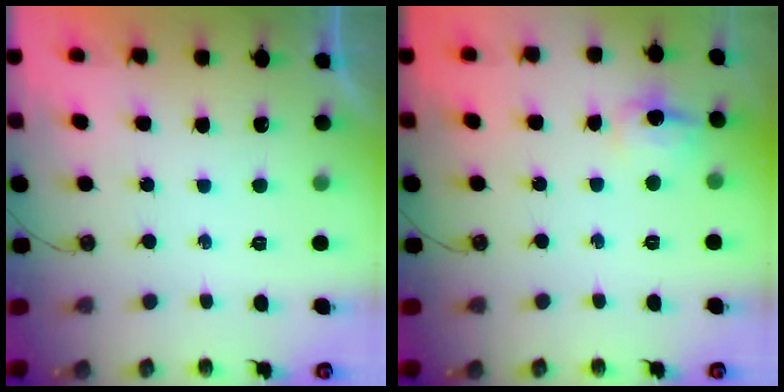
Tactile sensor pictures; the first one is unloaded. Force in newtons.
{"total": 8.6, "press": 8.5, "slide": 0.8}